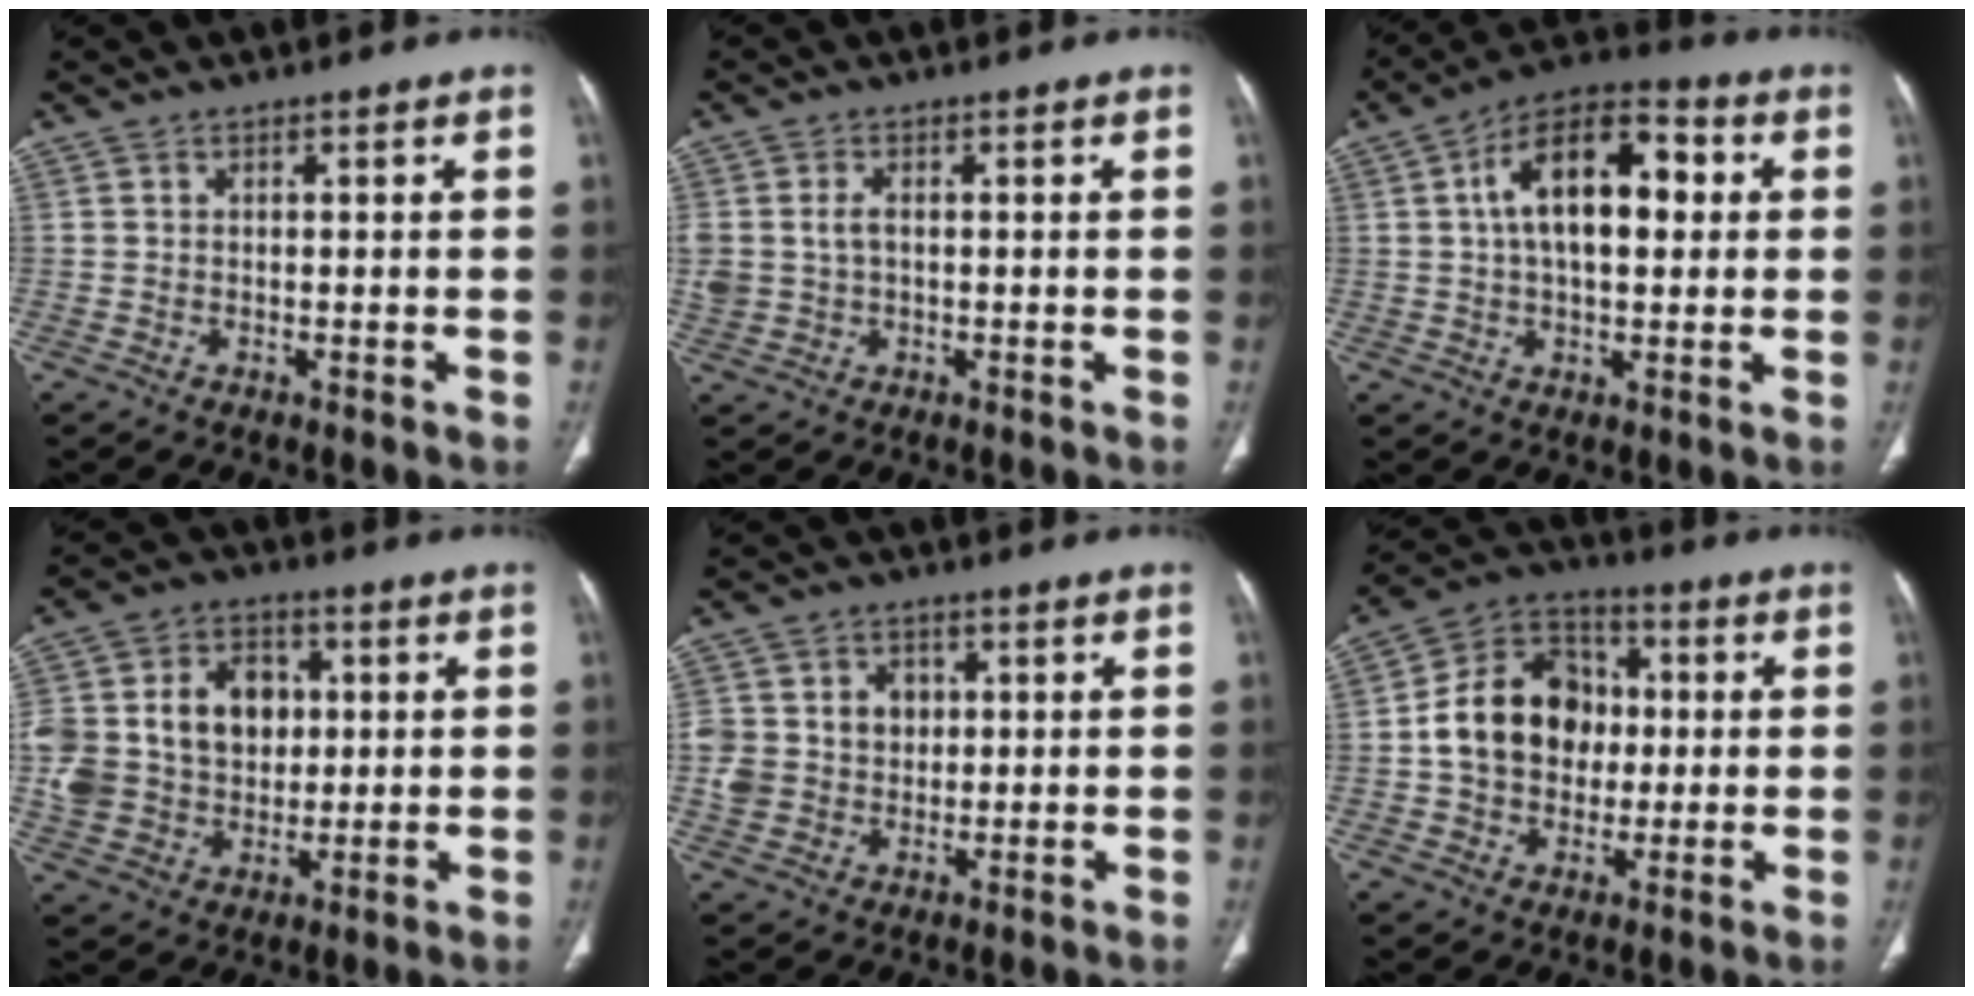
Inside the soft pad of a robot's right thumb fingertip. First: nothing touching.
{"total": 4.4, "force": [0.3, 3.1, 3.1], "torque": [-0.071, 0.008, 0.011]}
{"total": 15.5, "force": [2.8, 8.3, 12.8], "torque": [-0.194, 0.027, 0.039]}
{"total": 19.8, "force": [2.5, 15.8, 11.6], "torque": [-0.221, 0.028, 0.061]}
{"total": 9.5, "force": [1.1, 8.3, 4.5], "torque": [-0.056, 0.005, 0.027]}
{"total": 15.3, "force": [0.3, 12.3, 9.0], "torque": [-0.118, 0.027, 0.001]}